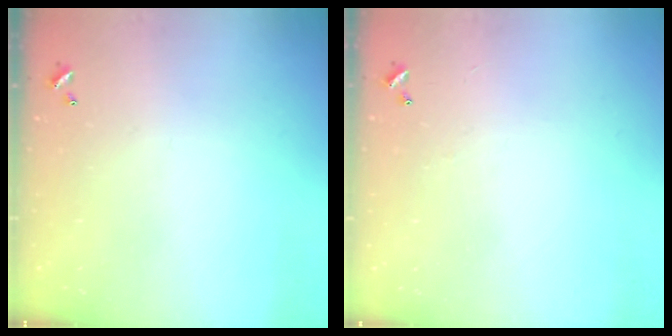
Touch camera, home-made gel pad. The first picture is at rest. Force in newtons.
{"total": 2.6, "press": 2.6, "slide": 0.4}